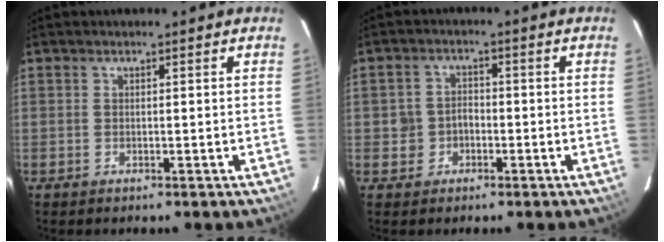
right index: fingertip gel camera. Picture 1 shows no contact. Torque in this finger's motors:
{"motor_torque": [0.04, 0.05, 0.02, 0.02]}